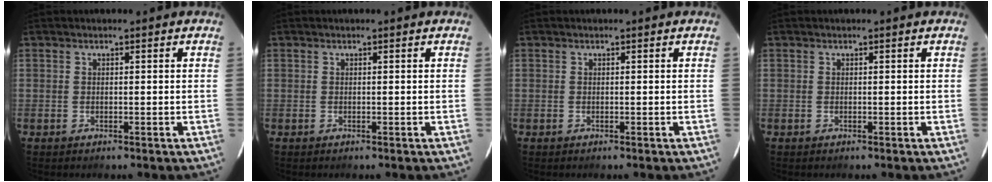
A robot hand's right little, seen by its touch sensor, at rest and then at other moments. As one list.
[{"total": 0.0}, {"total": 0.0}, {"total": 0.0}]